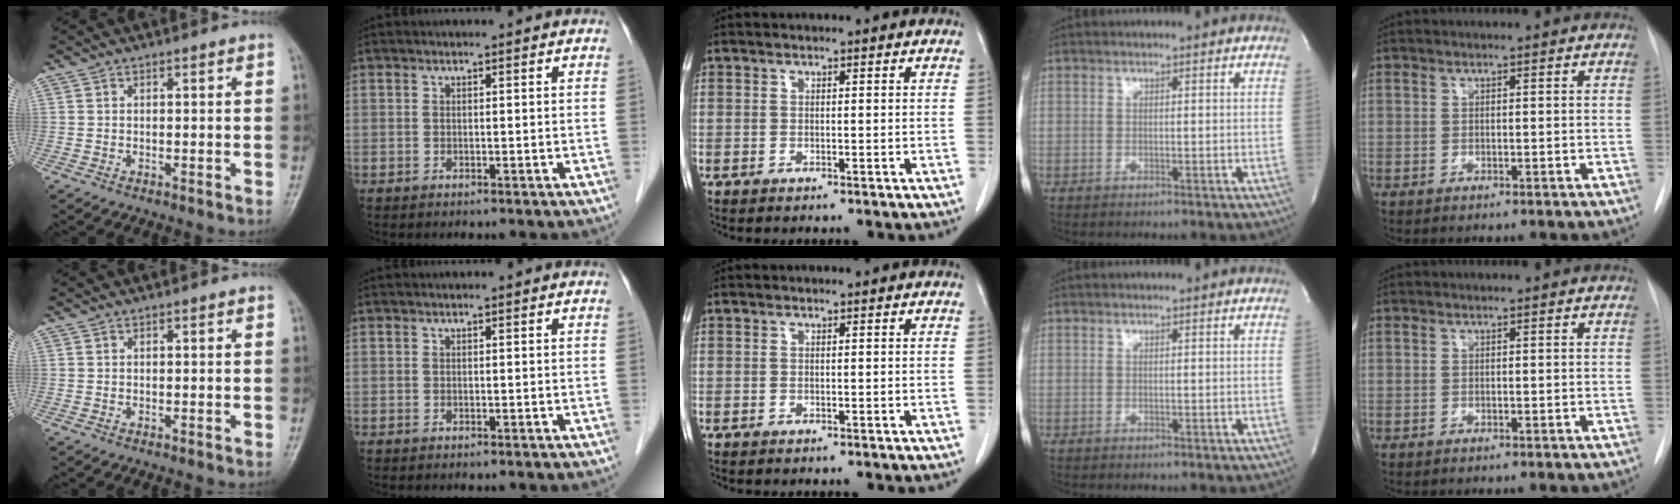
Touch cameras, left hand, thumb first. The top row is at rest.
{}